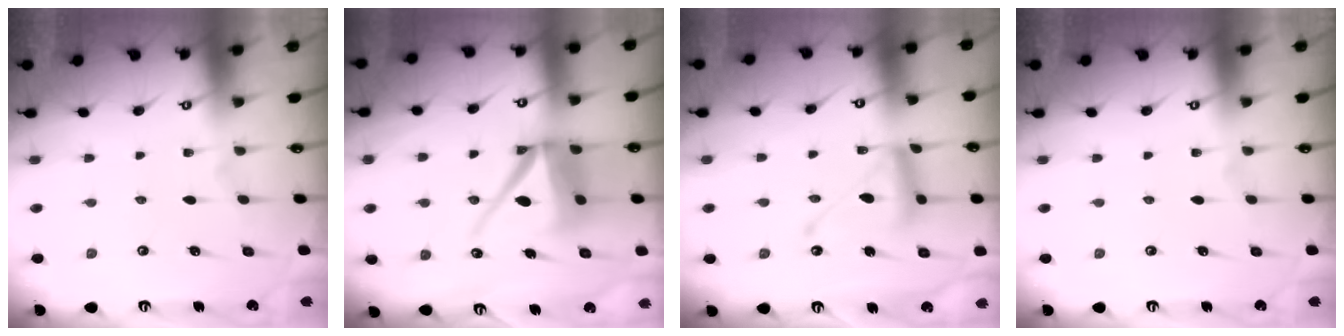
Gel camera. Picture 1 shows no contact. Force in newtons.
{"total": 12.1, "press": 12.0, "slide": 1.6}
{"total": 13.1, "press": 13.1, "slide": 1.1}
{"total": 0.0}